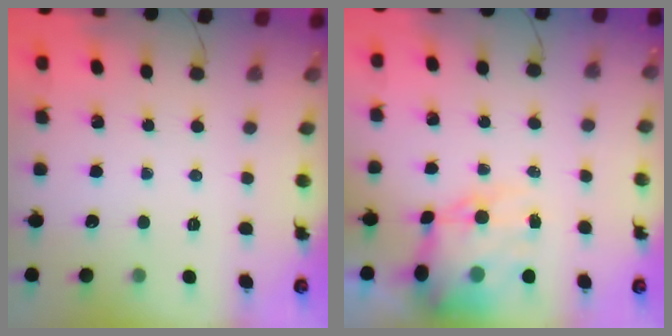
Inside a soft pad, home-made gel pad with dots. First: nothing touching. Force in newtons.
{"total": 12.0, "press": 11.5, "slide": 3.4}